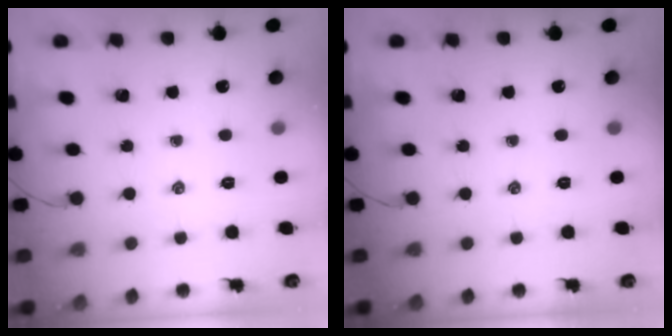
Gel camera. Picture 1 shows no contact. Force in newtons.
{"total": 0.0}